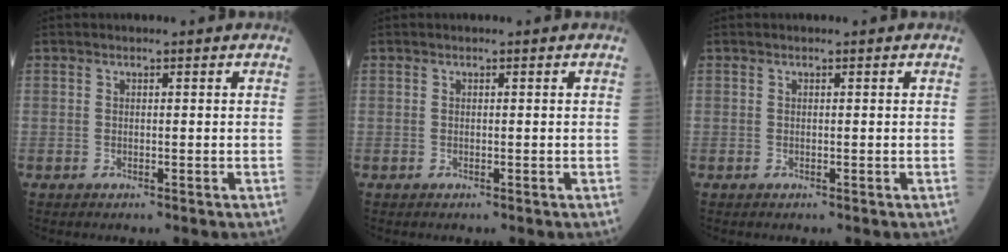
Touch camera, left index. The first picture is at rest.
{"total": 0.0}
{"total": 0.0}